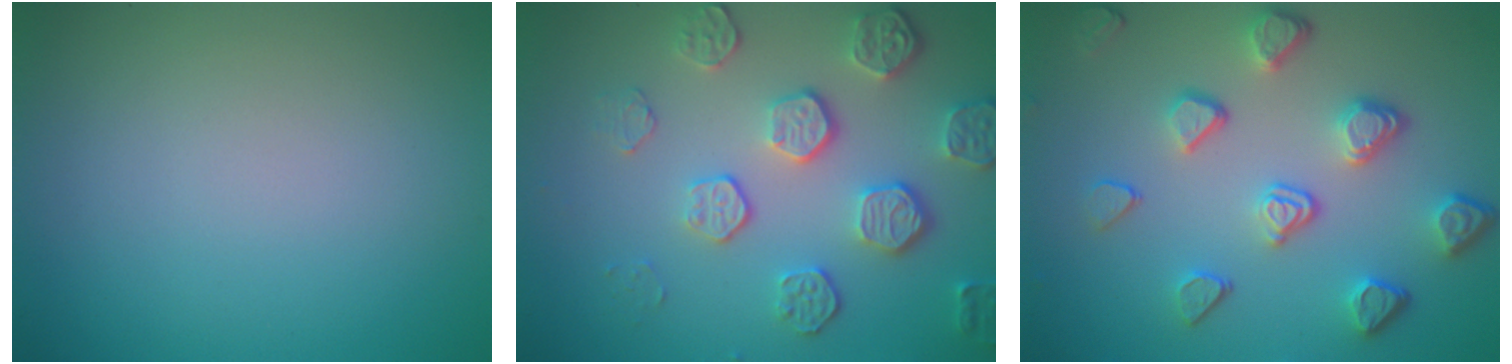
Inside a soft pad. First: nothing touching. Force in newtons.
{"total": 4.7, "press": 3.9, "slide": 2.6}
{"total": 5.0, "press": 3.7, "slide": 3.3}